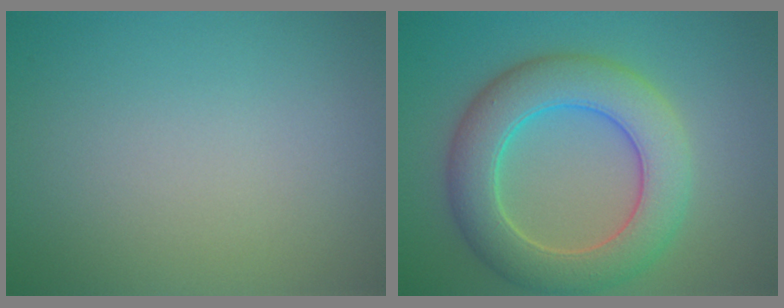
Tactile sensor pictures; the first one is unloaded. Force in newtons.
{"total": 7.6, "press": 7.6, "slide": 0.5}